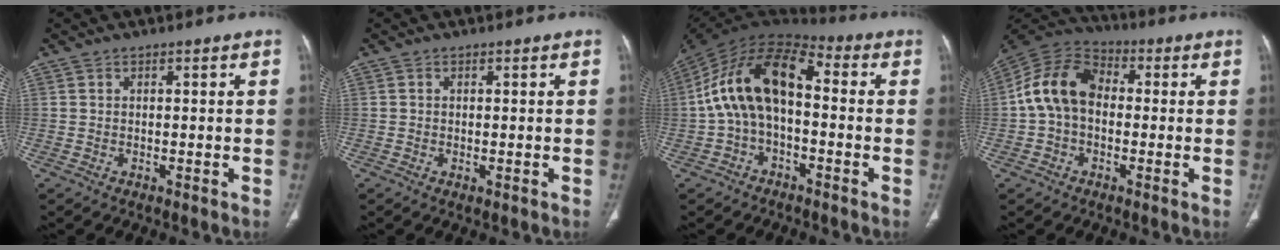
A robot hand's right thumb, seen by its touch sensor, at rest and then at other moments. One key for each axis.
{"total": 0.6, "fx": -0.2, "fy": 0.3, "fz": 0.5, "tx": -0.011, "ty": -0.003, "tz": -0.002}
{"total": 15.5, "fx": -0.3, "fy": 8.8, "fz": 12.7, "tx": -0.225, "ty": 0.051, "tz": -0.015}
{"total": 12.4, "fx": -0.1, "fy": 9.0, "fz": 8.5, "tx": -0.153, "ty": 0.035, "tz": -0.015}